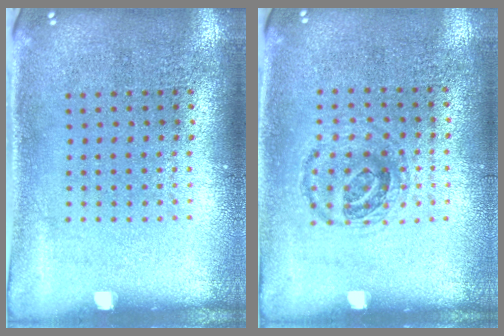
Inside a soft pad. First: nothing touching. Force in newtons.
{"total": 1.0, "press": 0.9, "slide": 0.3}